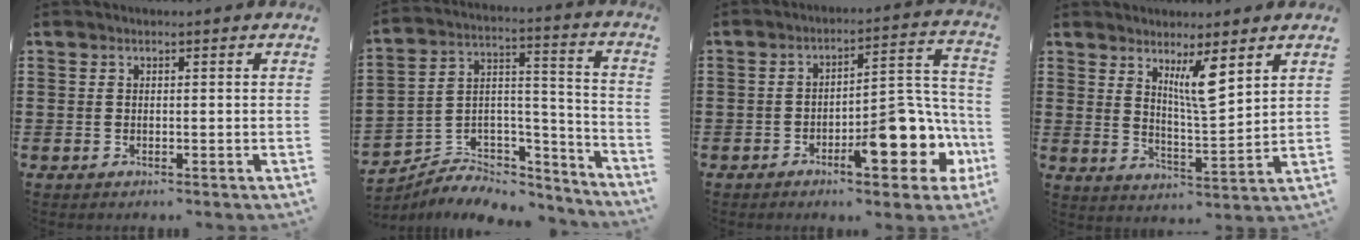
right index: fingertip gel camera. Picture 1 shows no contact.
{"total": 4.5, "force": [-3.7, 2.6, 0.0], "torque": [-0.008, 0.000, -0.076]}
{"total": 11.5, "force": [-5.6, 4.6, 9.0], "torque": [-0.095, 0.005, -0.098]}
{"total": 6.4, "force": [4.0, 1.0, 4.8], "torque": [-0.089, -0.016, 0.065]}